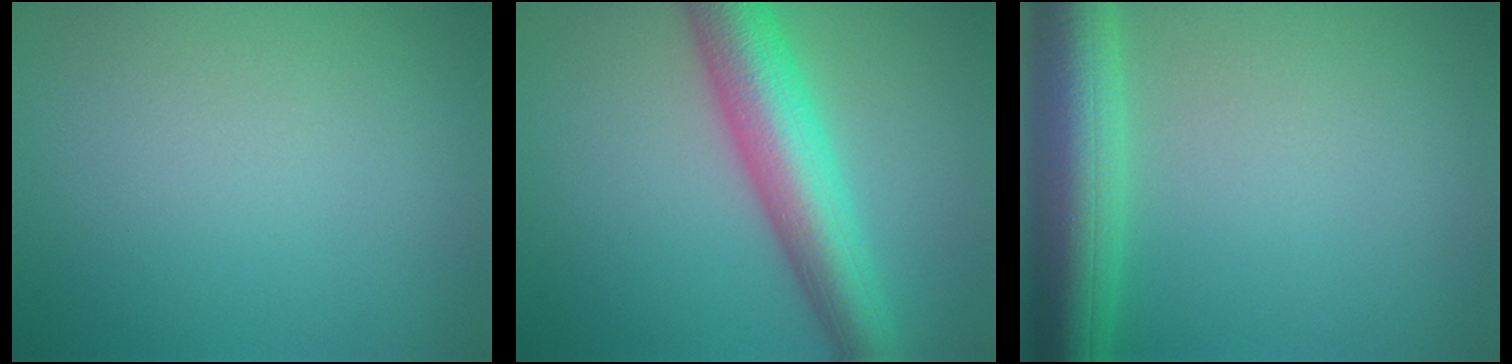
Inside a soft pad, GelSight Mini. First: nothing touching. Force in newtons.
{"total": 7.9, "press": 7.9, "slide": 0.3}
{"total": 7.3, "press": 7.3, "slide": 0.2}